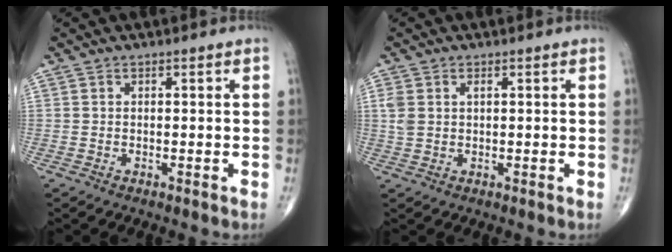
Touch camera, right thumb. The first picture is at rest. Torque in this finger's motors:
{"motor_torque": [-0.12, -0.03, 0.63, 0.22, 0.00]}